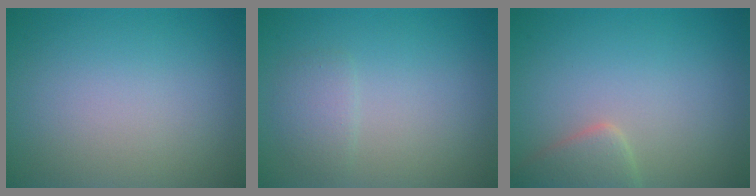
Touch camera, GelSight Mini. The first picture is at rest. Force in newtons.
{"total": 1.5, "press": 1.5, "slide": 0.0}
{"total": 2.5, "press": 2.5, "slide": 0.3}